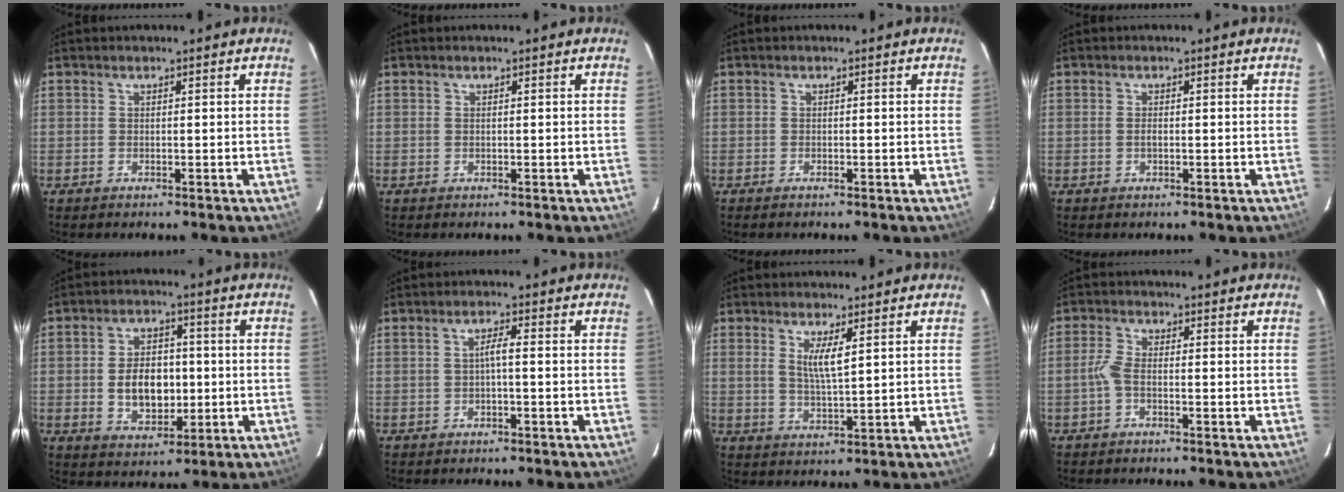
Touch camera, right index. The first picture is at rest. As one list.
[{"total": 0.0}, {"total": 0.6, "force": [-0.6, 0.1, 0.2], "torque": [-0.006, -0.002, -0.012]}, {"total": 0.7, "force": [-0.2, 0.3, 0.5], "torque": [-0.010, -0.001, -0.005]}, {"total": 9.2, "force": [-0.8, 6.1, 6.8], "torque": [-0.127, 0.009, -0.002]}, {"total": 1.8, "force": [-0.5, 0.1, 1.7], "torque": [-0.034, 0.006, -0.007]}, {"total": 4.4, "force": [1.8, 0.6, 4.0], "torque": [-0.076, -0.008, 0.034]}, {"total": 1.7, "force": [-0.7, 0.7, 1.4], "torque": [-0.035, 0.004, -0.017]}]